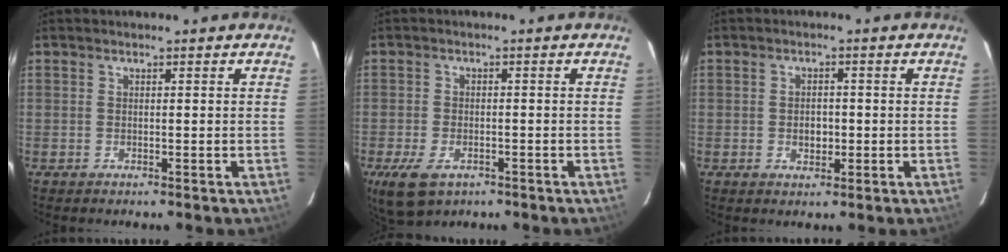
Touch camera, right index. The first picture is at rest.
{"total": 7.8, "force": [-4.2, 4.4, 4.9], "torque": [-0.116, -0.023, -0.073]}
{"total": 2.8, "force": [-0.5, 2.1, 1.8], "torque": [-0.030, 0.002, -0.006]}